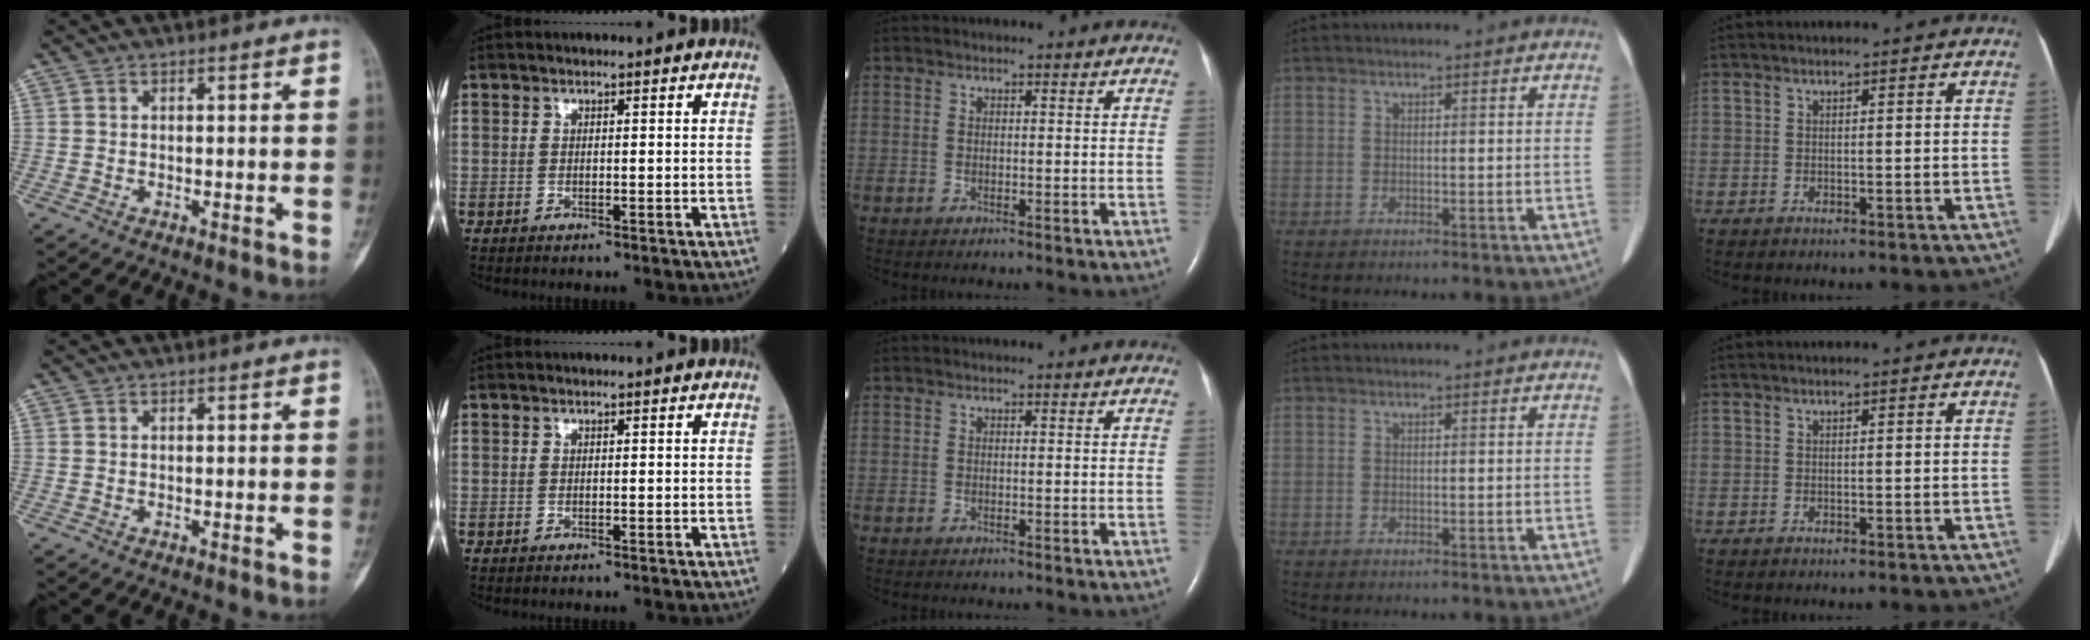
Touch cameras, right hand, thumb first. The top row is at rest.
{}